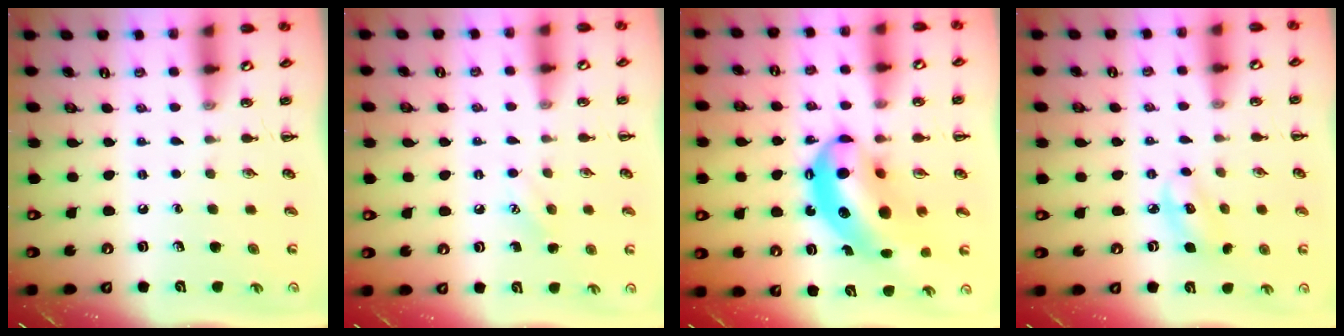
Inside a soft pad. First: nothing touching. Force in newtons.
{"total": 6.0, "press": 5.8, "slide": 1.7}
{"total": 15.7, "press": 15.0, "slide": 4.4}
{"total": 4.9, "press": 4.9, "slide": 0.6}